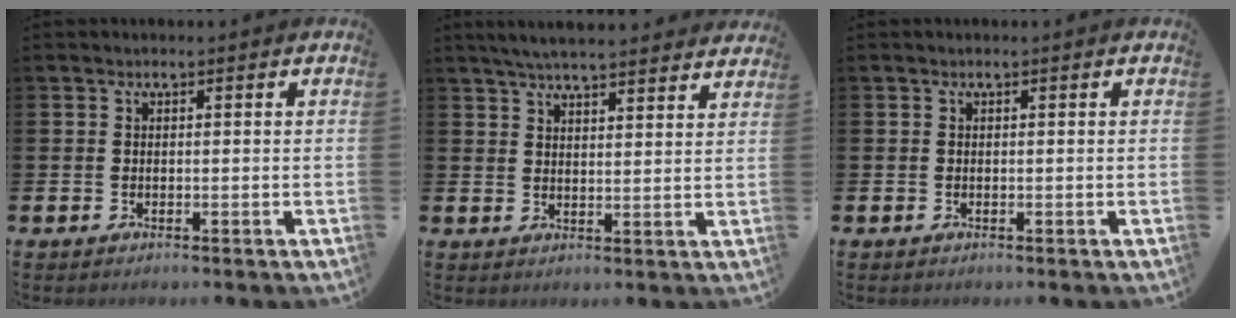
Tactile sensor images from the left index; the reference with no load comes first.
{"total": 5.4, "force": [5.3, 0.3, 1.4], "torque": [-0.035, -0.022, 0.095]}
{"total": 0.0}